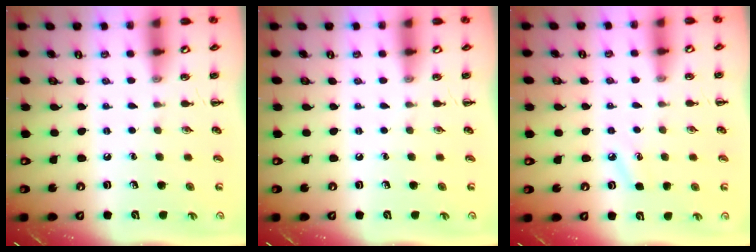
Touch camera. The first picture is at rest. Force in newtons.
{"total": 0.0}
{"total": 4.0, "press": 3.8, "slide": 1.2}